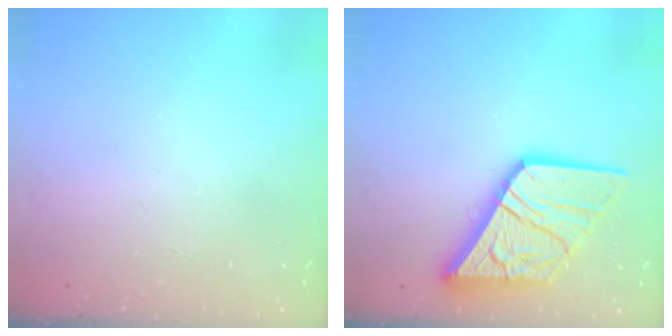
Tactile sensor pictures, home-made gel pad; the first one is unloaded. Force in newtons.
{"total": 16.1, "press": 16.0, "slide": 1.6}